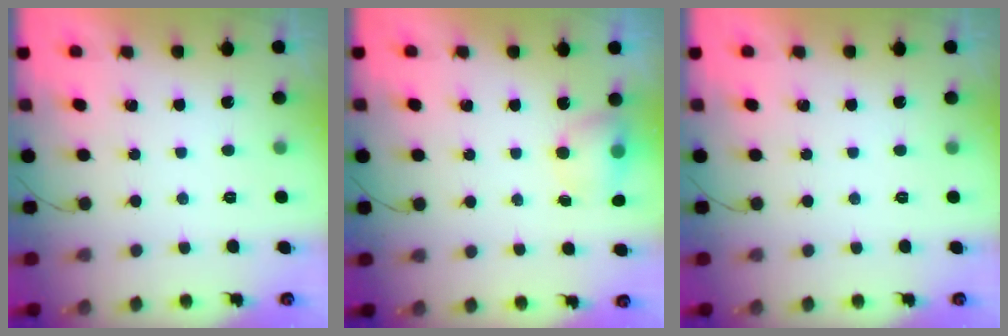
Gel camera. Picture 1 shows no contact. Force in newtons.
{"total": 7.4, "press": 5.7, "slide": 4.7}
{"total": 0.0}